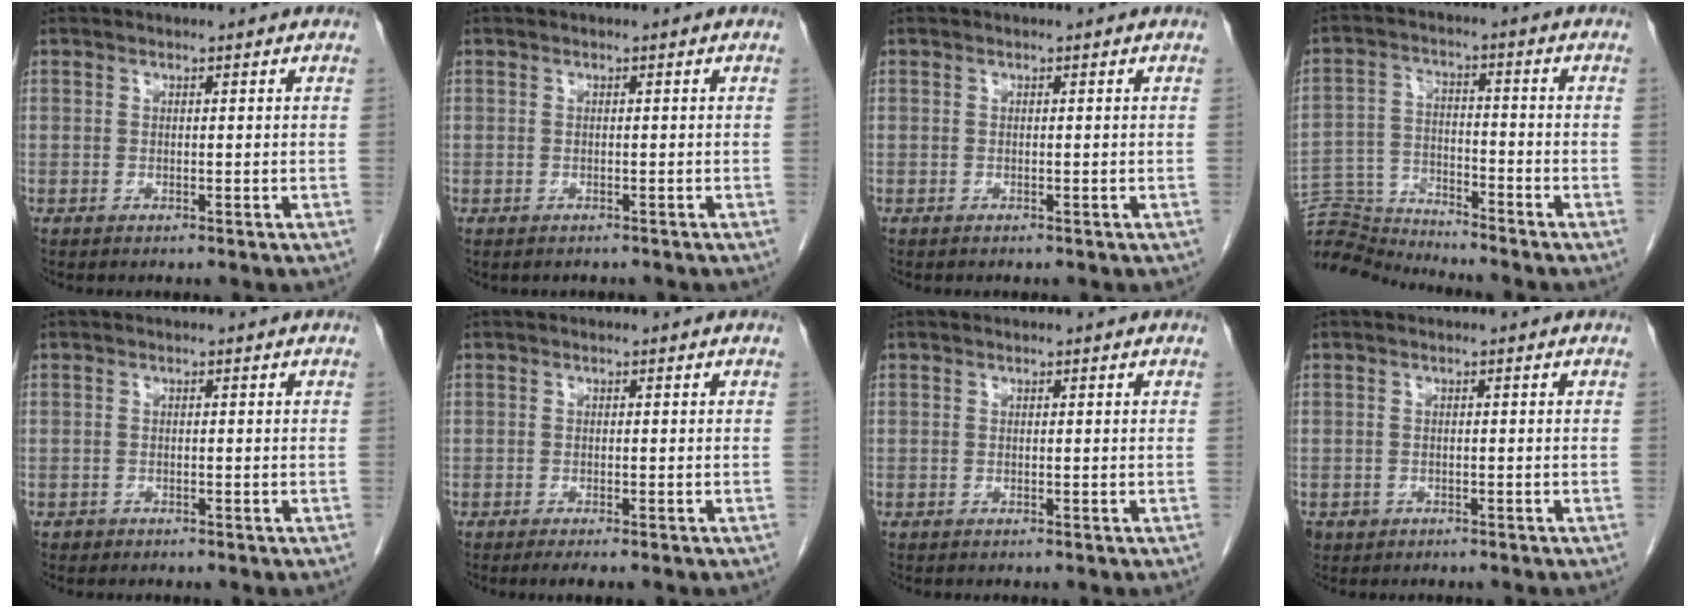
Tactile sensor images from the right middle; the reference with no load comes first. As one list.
[{"total": 1.0, "force": [-0.9, 0.5, 0.2], "torque": [-0.009, 0.000, -0.012]}, {"total": 0.5, "force": [-0.4, 0.3, 0.2], "torque": [-0.011, 0.000, -0.003]}, {"total": 9.8, "force": [-9.7, -0.8, -0.4], "torque": [0.003, 0.013, -0.183]}, {"total": 0.6, "force": [-0.4, 0.4, 0.0], "torque": [-0.007, 0.002, -0.008]}, {"total": 3.0, "force": [-2.3, 0.5, 1.8], "torque": [-0.022, -0.007, -0.028]}, {"total": 0.0}, {"total": 1.6, "force": [-0.9, 1.3, 0.2], "torque": [-0.010, 0.003, -0.011]}]